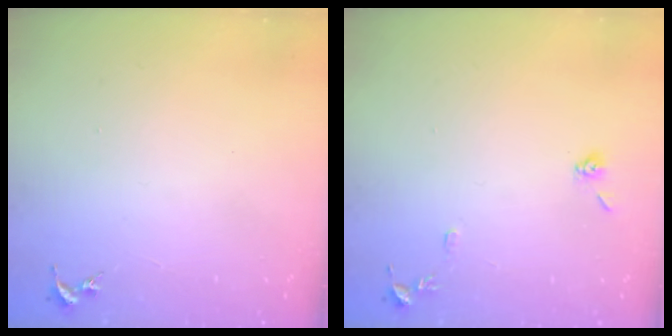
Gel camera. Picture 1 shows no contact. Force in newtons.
{"total": 7.2, "press": 7.2, "slide": 0.8}